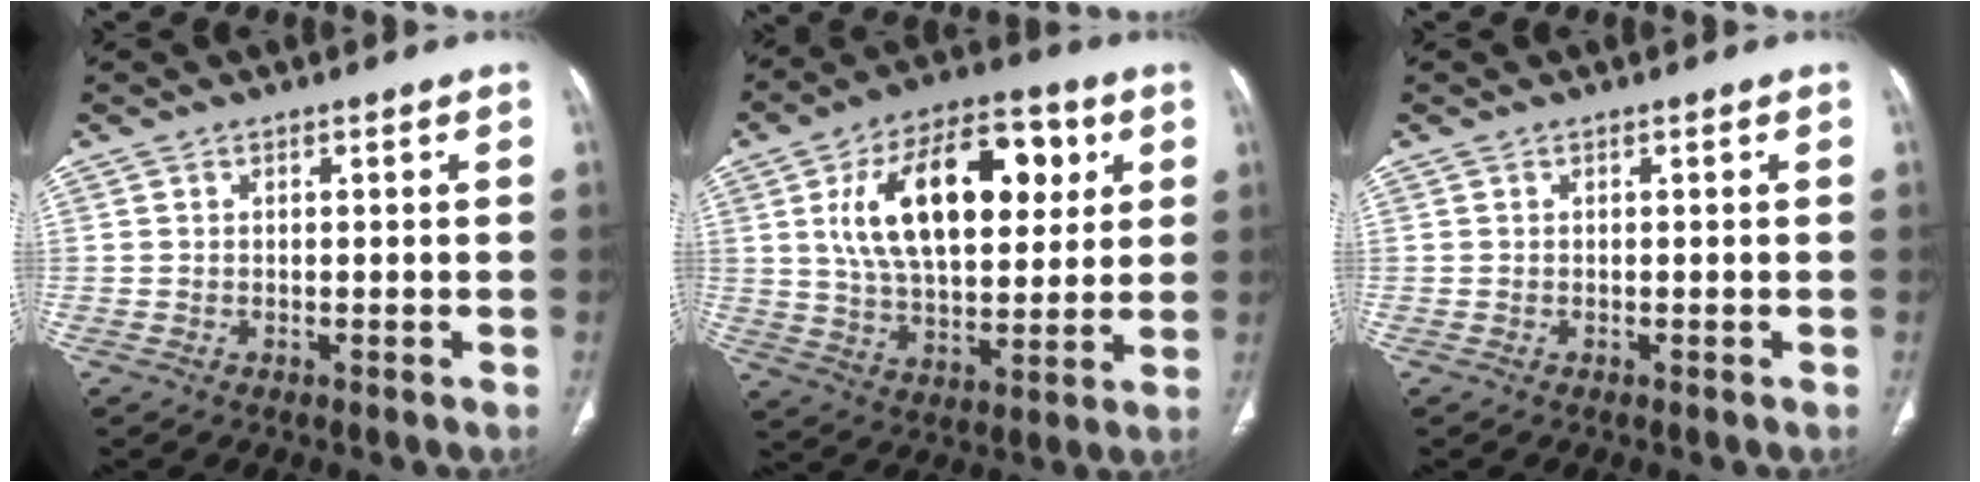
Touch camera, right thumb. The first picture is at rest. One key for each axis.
{"total": 23.5, "fx": 6.9, "fy": 12.3, "fz": 18.8, "tx": -0.279, "ty": -0.008, "tz": 0.111}
{"total": 0.0}